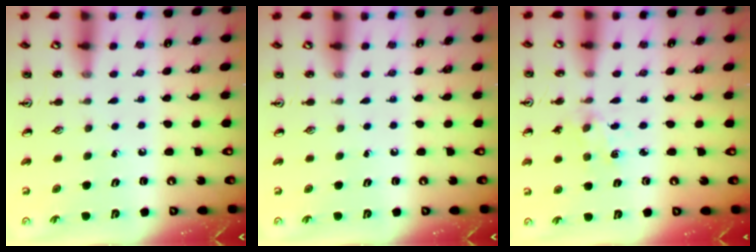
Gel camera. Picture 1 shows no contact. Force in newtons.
{"total": 0.0}
{"total": 2.1, "press": 2.1, "slide": 0.3}